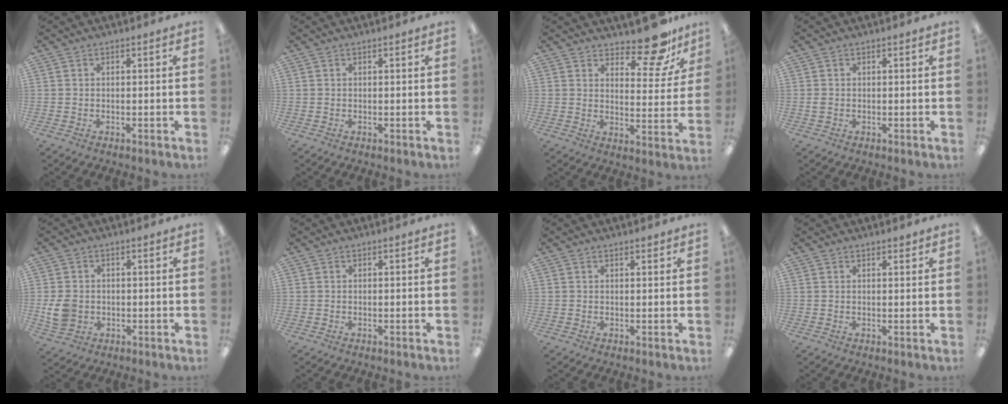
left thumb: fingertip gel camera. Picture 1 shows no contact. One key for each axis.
{"total": 0.0}
{"total": 12.3, "fx": 9.7, "fy": 4.3, "fz": 6.2, "tx": -0.072, "ty": -0.068, "tz": 0.167}
{"total": 1.0, "fx": 0.0, "fy": 0.8, "fz": 0.6, "tx": -0.011, "ty": 0.003, "tz": -0.001}
{"total": 6.3, "fx": -0.4, "fy": 5.3, "fz": 3.4, "tx": -0.064, "ty": 0.003, "tz": -0.007}
{"total": 0.0}
{"total": 0.9, "fx": 0.8, "fy": 0.3, "fz": 0.3, "tx": 0.001, "ty": -0.004, "tz": 0.014}
{"total": 1.1, "fx": 1.0, "fy": 0.4, "fz": 0.4, "tx": -0.001, "ty": -0.004, "tz": 0.017}